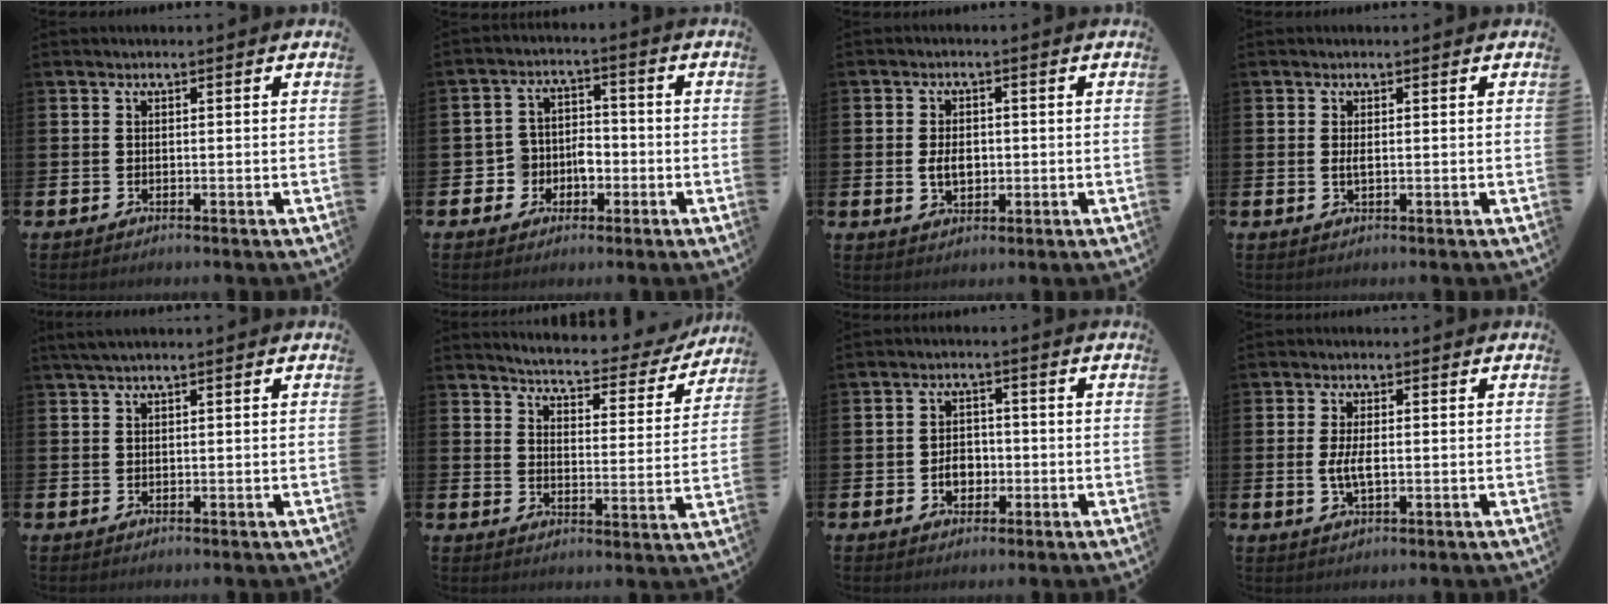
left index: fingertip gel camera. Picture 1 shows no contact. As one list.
[{"total": 4.2, "force": [-1.5, 3.8, 0.9], "torque": [-0.029, 0.006, -0.034]}, {"total": 3.4, "force": [0.0, 2.3, 2.5], "torque": [-0.031, 0.001, -0.006]}, {"total": 1.0, "force": [0.1, 0.3, 0.9], "torque": [-0.007, -0.002, -0.001]}, {"total": 1.5, "force": [1.1, 0.0, 0.9], "torque": [-0.023, 0.006, 0.021]}, {"total": 4.4, "force": [4.2, 0.7, 0.9], "torque": [-0.034, -0.038, 0.065]}, {"total": 3.2, "force": [-0.9, 2.4, 2.0], "torque": [-0.020, -0.004, -0.022]}, {"total": 3.4, "force": [-0.1, 1.4, 3.1], "torque": [-0.056, 0.003, -0.003]}]